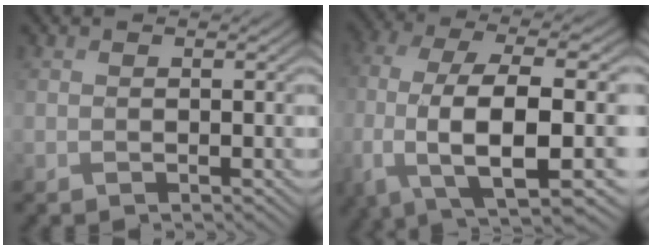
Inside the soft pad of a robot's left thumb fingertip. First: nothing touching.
{"total": 13.5, "force": [-3.9, 4.8, 11.9], "torque": [-0.242, -0.020, -0.072]}